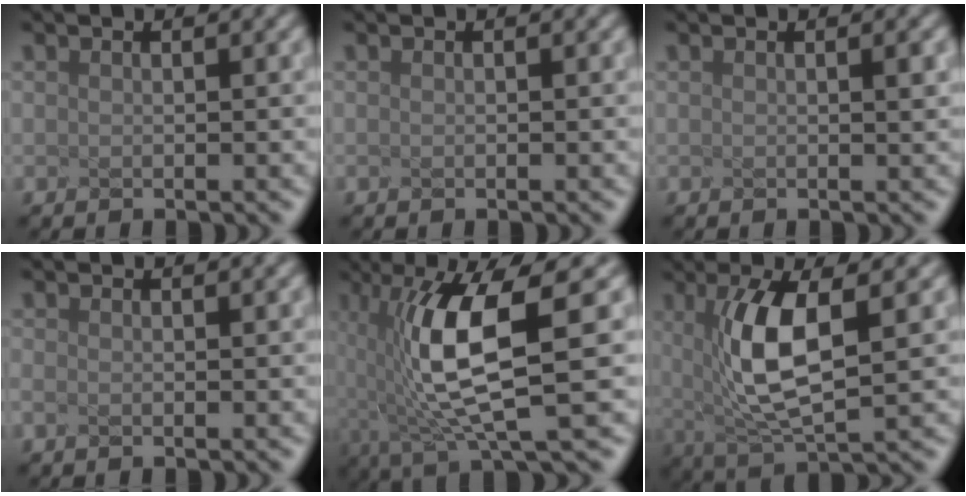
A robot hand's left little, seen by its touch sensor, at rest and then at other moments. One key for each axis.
{"total": 0.0}
{"total": 0.6, "fx": -0.1, "fy": 0.0, "fz": 0.6, "tx": -0.014, "ty": 0.001, "tz": 0.004}
{"total": 0.8, "fx": -0.8, "fy": -0.2, "fz": -0.1, "tx": -0.011, "ty": 0.000, "tz": -0.004}
{"total": 7.5, "fx": -1.6, "fy": 1.3, "fz": 7.2, "tx": -0.166, "ty": -0.015, "tz": 0.012}
{"total": 5.8, "fx": -0.1, "fy": 1.2, "fz": 5.6, "tx": -0.151, "ty": -0.014, "tz": 0.042}